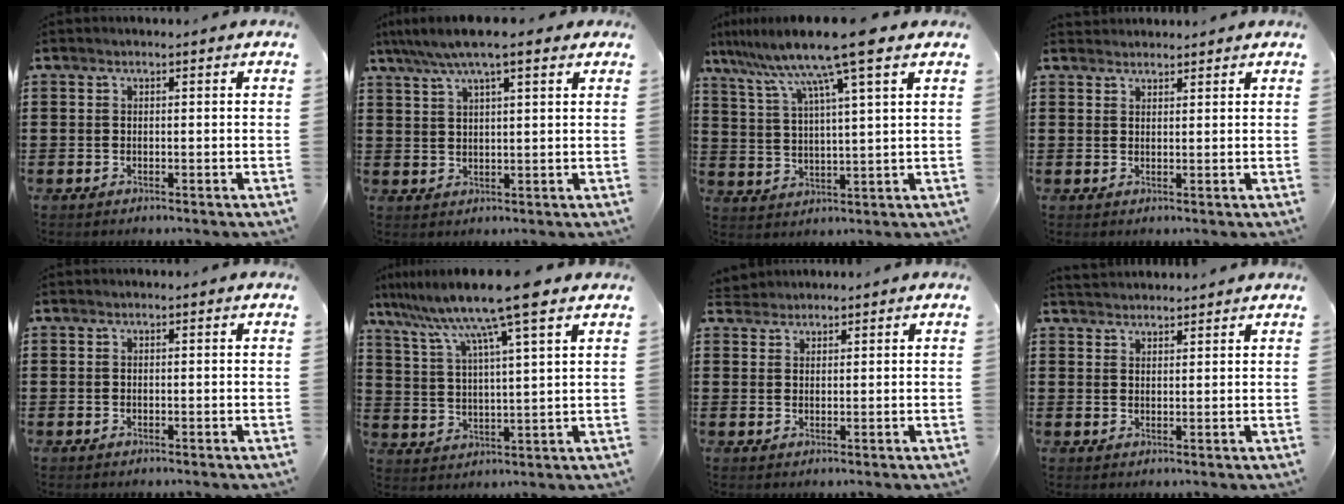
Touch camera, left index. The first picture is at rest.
{"total": 6.5, "force": [4.6, 0.8, 4.5], "torque": [-0.097, -0.005, 0.081]}
{"total": 10.5, "force": [7.9, -0.2, 7.0], "torque": [-0.162, -0.028, 0.127]}
{"total": 1.5, "force": [1.5, 0.3, -0.2], "torque": [0.001, 0.002, 0.029]}
{"total": 0.0}
{"total": 11.1, "force": [8.8, -0.1, 6.7], "torque": [-0.153, -0.041, 0.142]}
{"total": 1.8, "force": [1.7, 0.5, -0.2], "torque": [-0.002, 0.004, 0.034]}
{"total": 2.1, "force": [2.1, 0.1, -0.3], "torque": [0.000, -0.001, 0.041]}